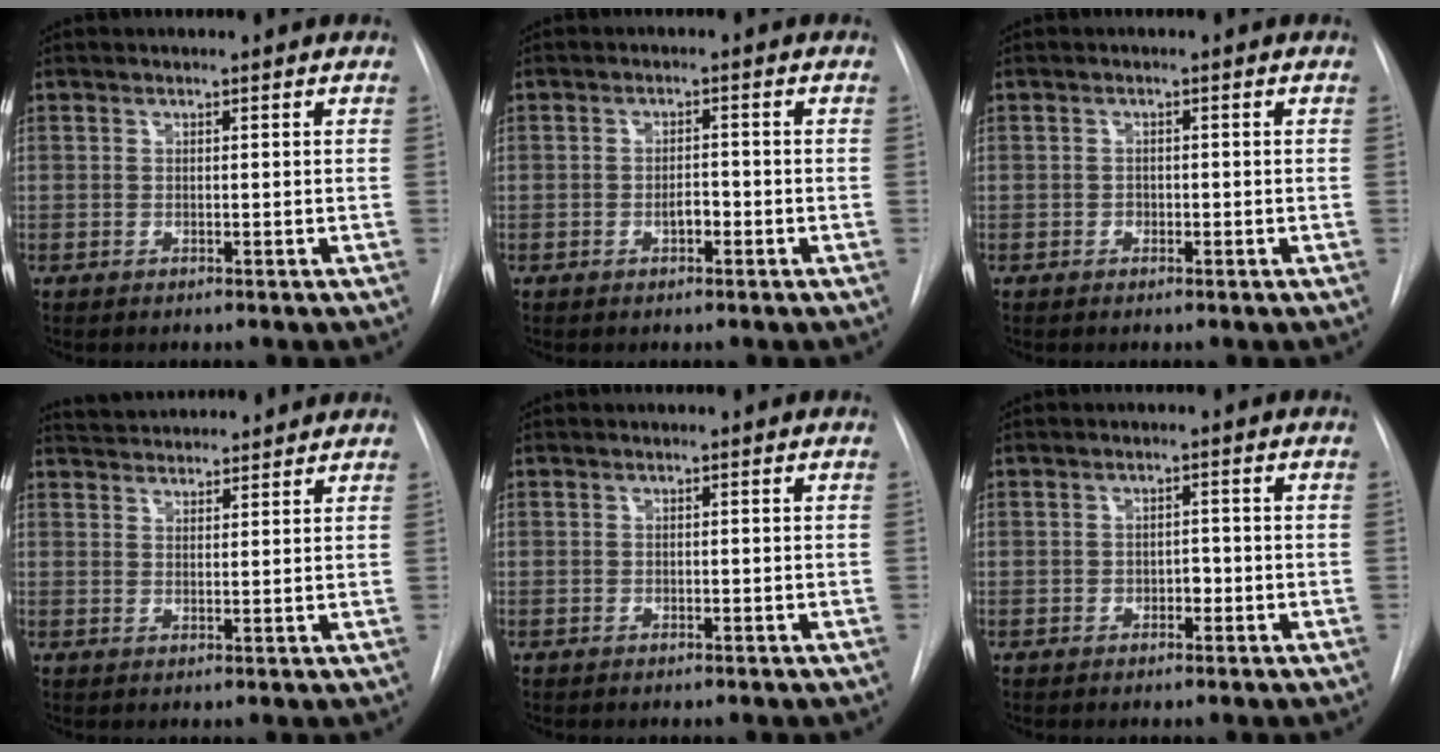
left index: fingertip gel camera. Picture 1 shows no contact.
{"total": 1.9, "force": [-0.8, 0.9, 1.5], "torque": [-0.023, 0.004, -0.014]}
{"total": 0.8, "force": [-0.3, 0.6, 0.3], "torque": [-0.001, 0.004, -0.007]}
{"total": 9.5, "force": [9.1, 1.5, 2.2], "torque": [-0.038, 0.030, 0.132]}
{"total": 0.0}
{"total": 1.6, "force": [-0.6, 1.1, 1.0], "torque": [-0.010, 0.005, -0.009]}